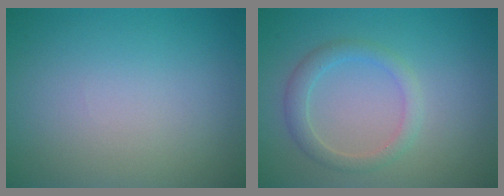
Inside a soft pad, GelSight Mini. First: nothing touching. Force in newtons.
{"total": 2.3, "press": 2.3, "slide": 0.1}